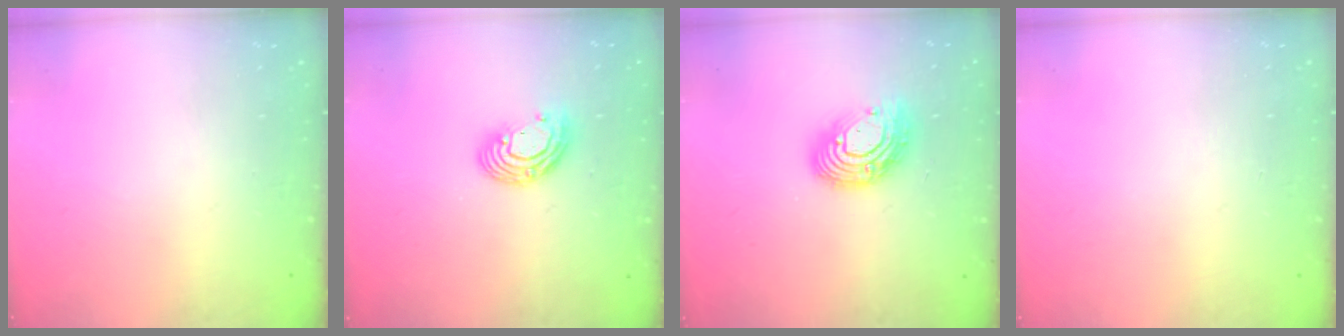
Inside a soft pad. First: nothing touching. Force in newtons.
{"total": 9.5, "press": 9.5, "slide": 0.6}
{"total": 12.4, "press": 12.4, "slide": 1.1}
{"total": 0.0}